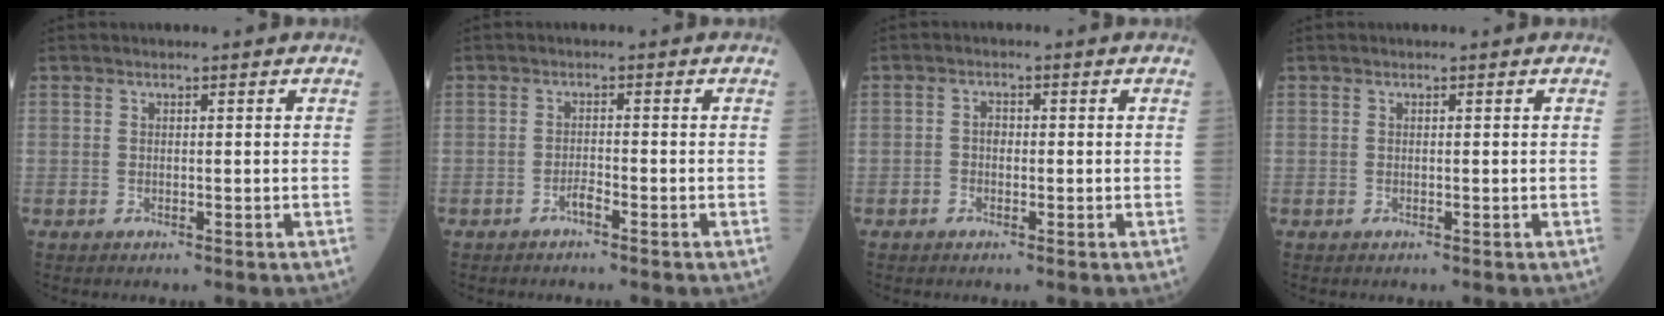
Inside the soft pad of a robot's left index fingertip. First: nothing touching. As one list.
[{"total": 1.4, "force": [-1.1, 0.0, 0.7], "torque": [-0.015, 0.002, -0.021]}, {"total": 1.6, "force": [-0.5, 1.1, 1.1], "torque": [-0.017, 0.002, -0.010]}, {"total": 0.0}]